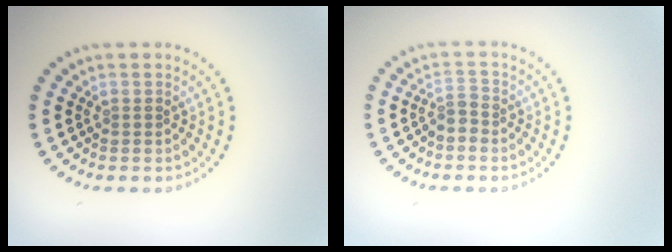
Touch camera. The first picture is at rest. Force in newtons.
{"total": 1.6, "press": 1.2, "slide": 1.1}